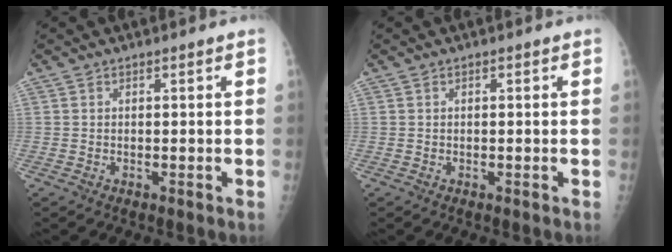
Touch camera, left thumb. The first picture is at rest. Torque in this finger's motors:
{"motor_torque": [0.03, 0.08, -0.24, -0.19, 0.00]}